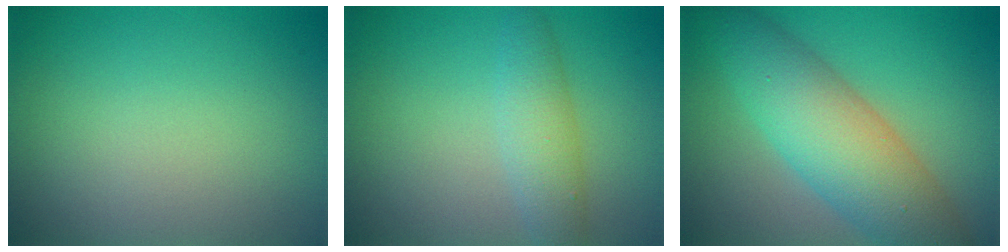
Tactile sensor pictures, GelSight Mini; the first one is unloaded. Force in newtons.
{"total": 3.1, "press": 3.1, "slide": 0.1}
{"total": 8.0, "press": 8.0, "slide": 0.0}